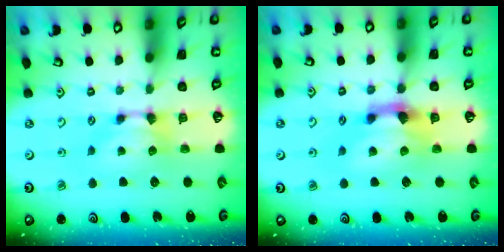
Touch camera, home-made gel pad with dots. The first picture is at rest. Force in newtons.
{"total": 3.4, "press": 2.9, "slide": 1.8}